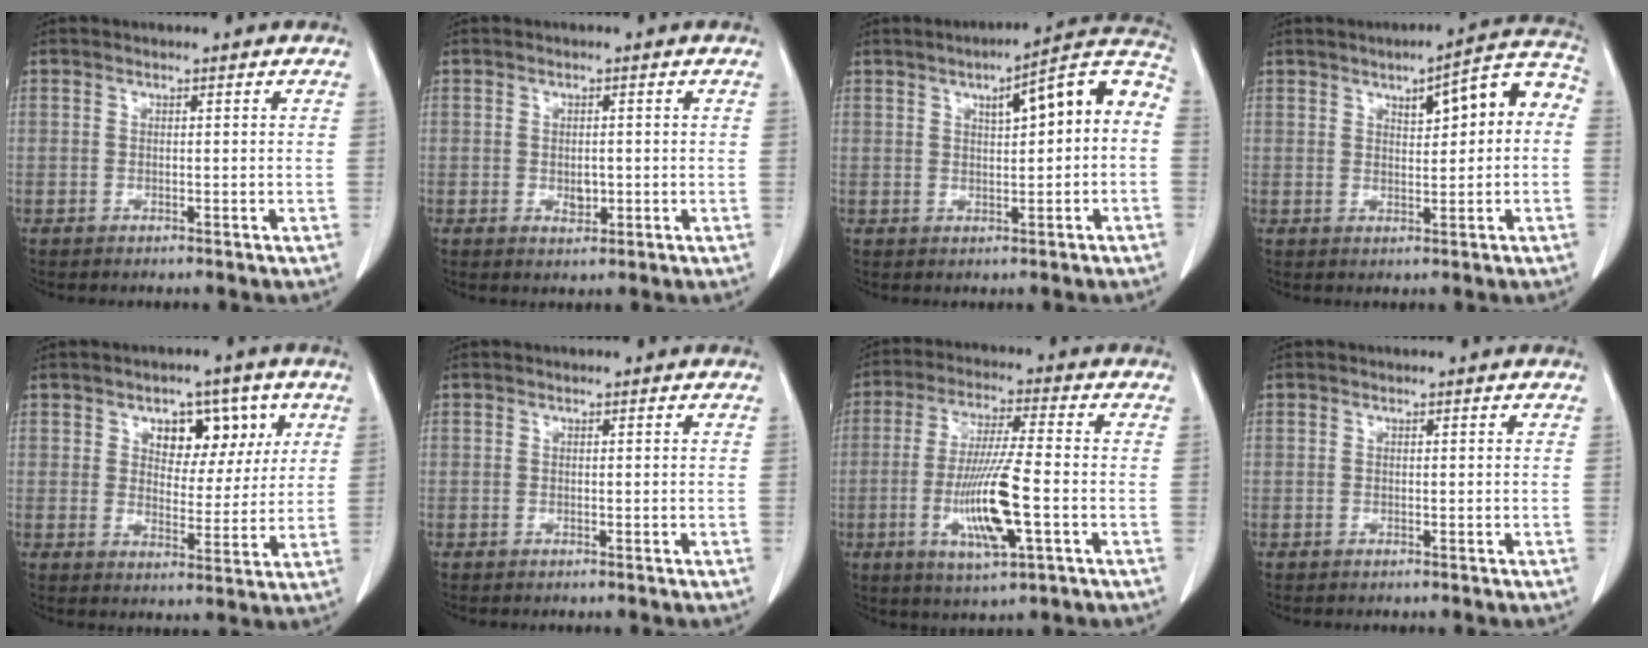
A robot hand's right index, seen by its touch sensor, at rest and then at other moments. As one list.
[{"total": 2.2, "force": [-0.3, 1.3, 1.8], "torque": [-0.030, -0.001, 0.000]}, {"total": 10.9, "force": [1.9, 2.1, 10.5], "torque": [-0.137, 0.039, 0.020]}, {"total": 8.6, "force": [1.8, 2.5, 8.0], "torque": [-0.099, 0.035, 0.020]}, {"total": 8.4, "force": [3.7, 5.1, 5.6], "torque": [-0.068, 0.016, 0.058]}, {"total": 0.0}, {"total": 12.1, "force": [-3.1, 1.0, 11.7], "torque": [-0.227, -0.014, -0.056]}, {"total": 0.0}]